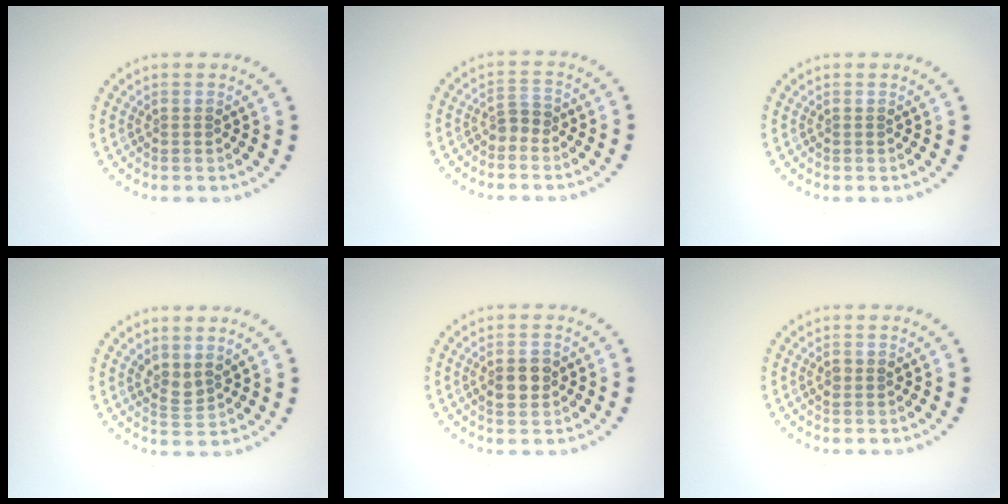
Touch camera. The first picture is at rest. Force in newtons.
{"total": 1.2, "press": 1.0, "slide": 0.6}
{"total": 0.0}
{"total": 1.9, "press": 1.4, "slide": 1.2}
{"total": 2.8, "press": 2.8, "slide": 0.1}
{"total": 1.0, "press": 1.0, "slide": 0.1}